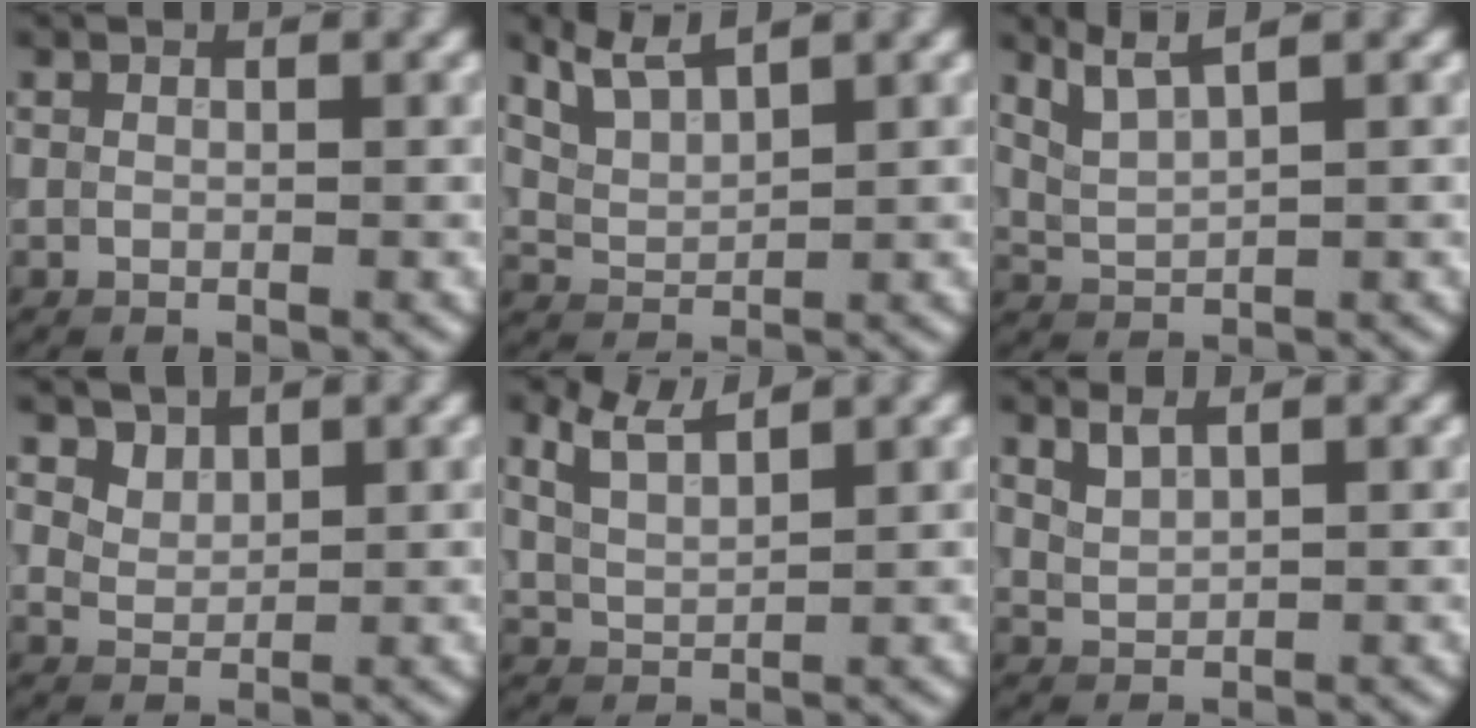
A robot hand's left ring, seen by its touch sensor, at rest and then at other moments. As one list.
[{"total": 3.5, "force": [3.0, 0.8, 1.7], "torque": [-0.047, 0.009, 0.063]}, {"total": 3.2, "force": [2.4, 0.6, 2.0], "torque": [-0.042, 0.008, 0.055]}, {"total": 2.5, "force": [1.9, 1.4, 0.8], "torque": [-0.026, -0.015, 0.056]}, {"total": 3.3, "force": [2.7, 0.9, 1.8], "torque": [-0.045, 0.009, 0.057]}, {"total": 1.7, "force": [1.4, 0.5, 0.9], "torque": [-0.025, -0.001, 0.036]}]